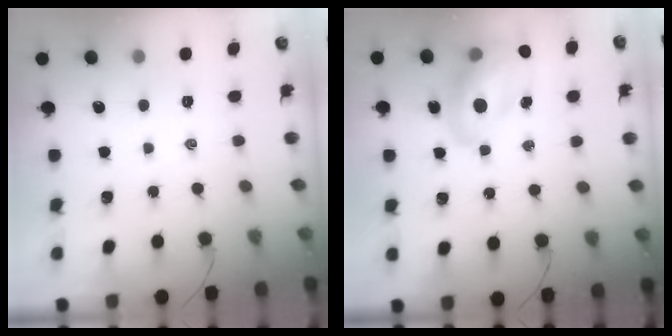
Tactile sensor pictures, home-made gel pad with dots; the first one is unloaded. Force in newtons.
{"total": 14.3, "press": 13.7, "slide": 4.0}